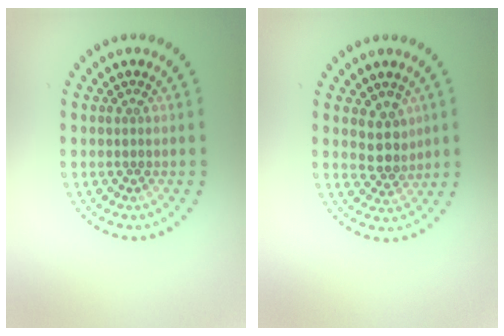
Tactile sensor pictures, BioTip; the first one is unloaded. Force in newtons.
{"total": 2.6, "press": 2.2, "slide": 1.3}